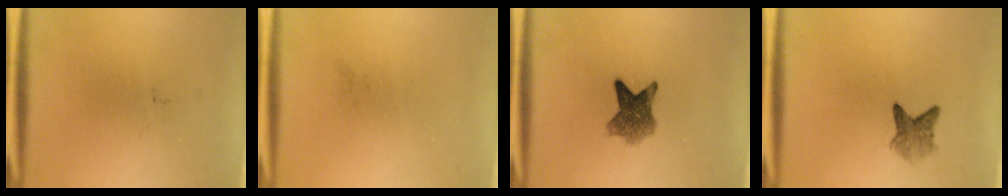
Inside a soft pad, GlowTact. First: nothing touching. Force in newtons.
{"total": 0.0}
{"total": 6.0}
{"total": 2.9}